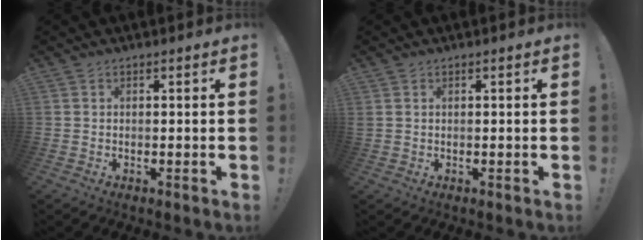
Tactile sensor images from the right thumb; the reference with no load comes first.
{"total": 0.6, "force": [0.4, 0.1, 0.4], "torque": [-0.013, 0.001, 0.008]}